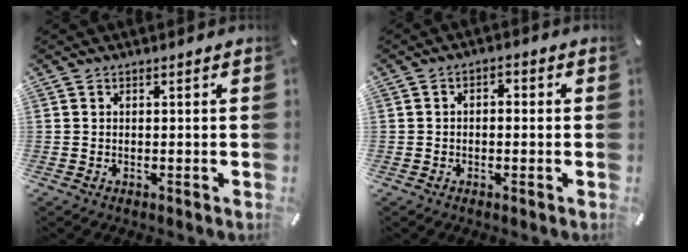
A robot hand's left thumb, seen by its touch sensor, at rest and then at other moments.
{"total": 2.3, "force": [-1.2, 1.5, 1.3], "torque": [-0.023, 0.011, -0.024]}